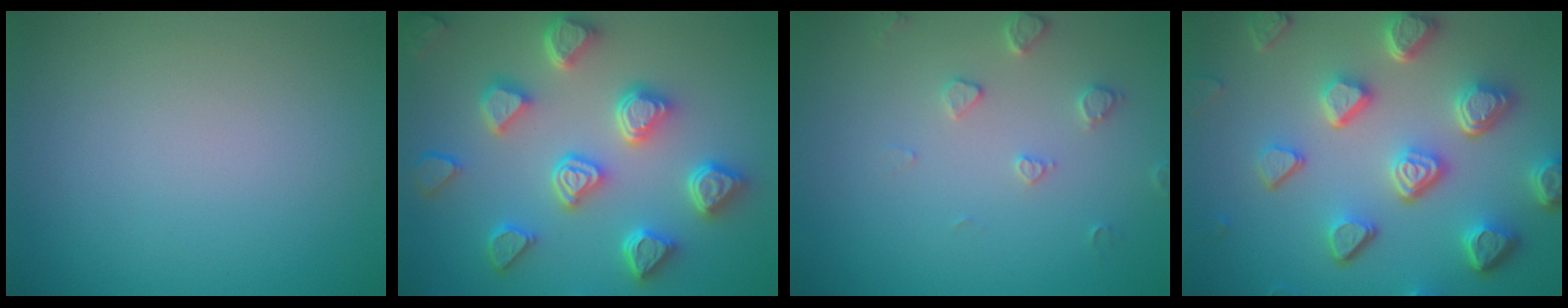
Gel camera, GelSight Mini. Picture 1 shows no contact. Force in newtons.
{"total": 7.0, "press": 6.0, "slide": 3.6}
{"total": 1.9, "press": 1.8, "slide": 0.3}
{"total": 7.5, "press": 5.6, "slide": 5.0}